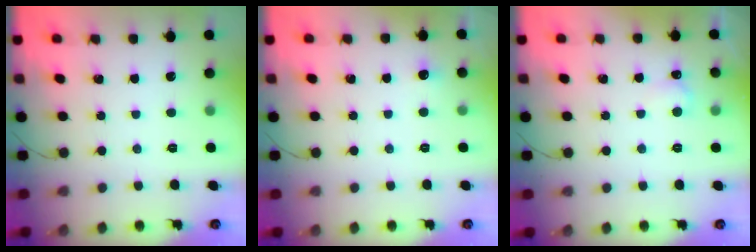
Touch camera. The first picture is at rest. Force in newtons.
{"total": 3.4, "press": 3.1, "slide": 1.3}
{"total": 3.5, "press": 3.4, "slide": 1.0}